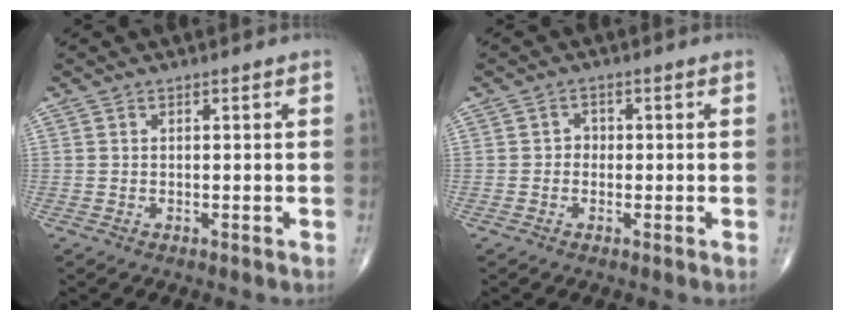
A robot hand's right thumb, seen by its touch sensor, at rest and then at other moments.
{"total": 1.6, "force": [-0.3, 1.4, 0.7], "torque": [0.003, 0.007, -0.011]}